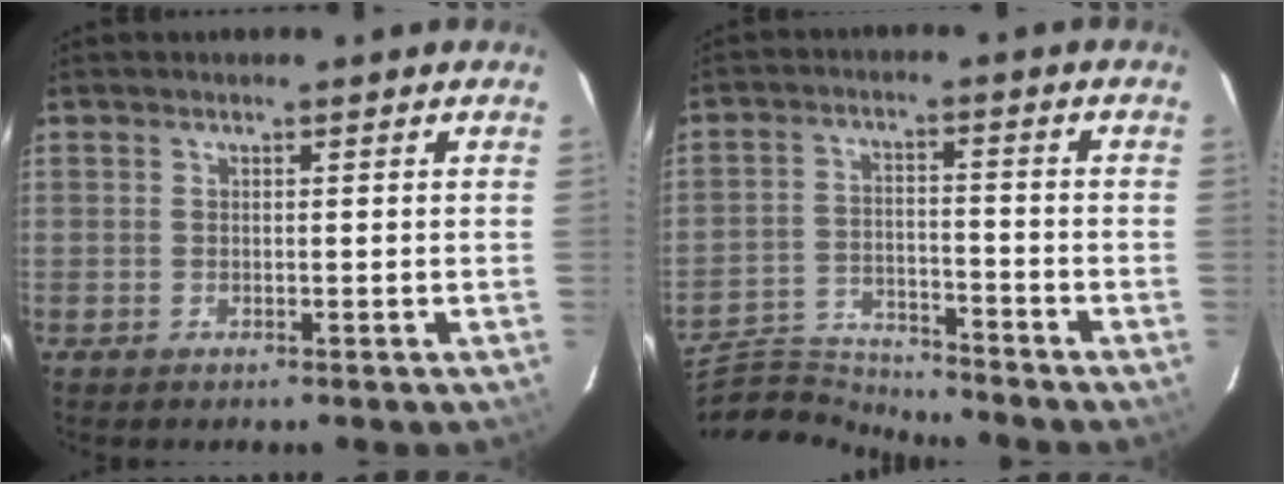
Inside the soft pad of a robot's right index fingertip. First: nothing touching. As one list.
[{"total": 9.2, "force": [-9.2, -0.3, -0.2], "torque": [-0.018, 0.011, -0.181]}]